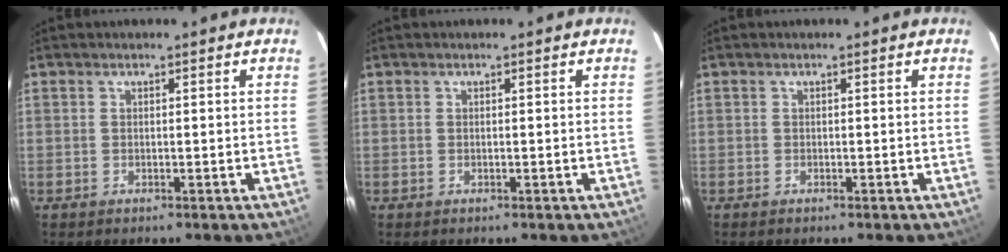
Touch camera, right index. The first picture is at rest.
{"total": 0.0}
{"total": 0.0}